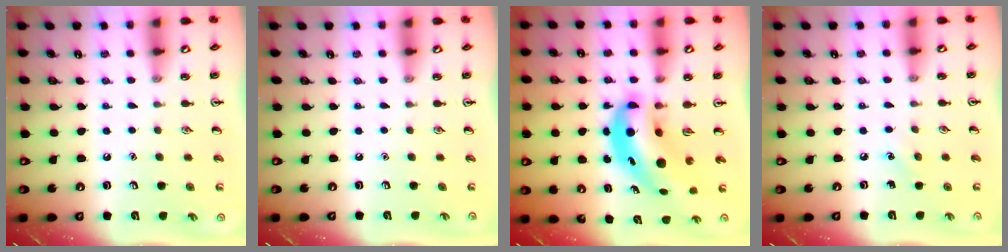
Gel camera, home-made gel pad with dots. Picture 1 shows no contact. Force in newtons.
{"total": 0.0}
{"total": 9.6, "press": 9.1, "slide": 2.9}
{"total": 3.8, "press": 3.5, "slide": 1.3}